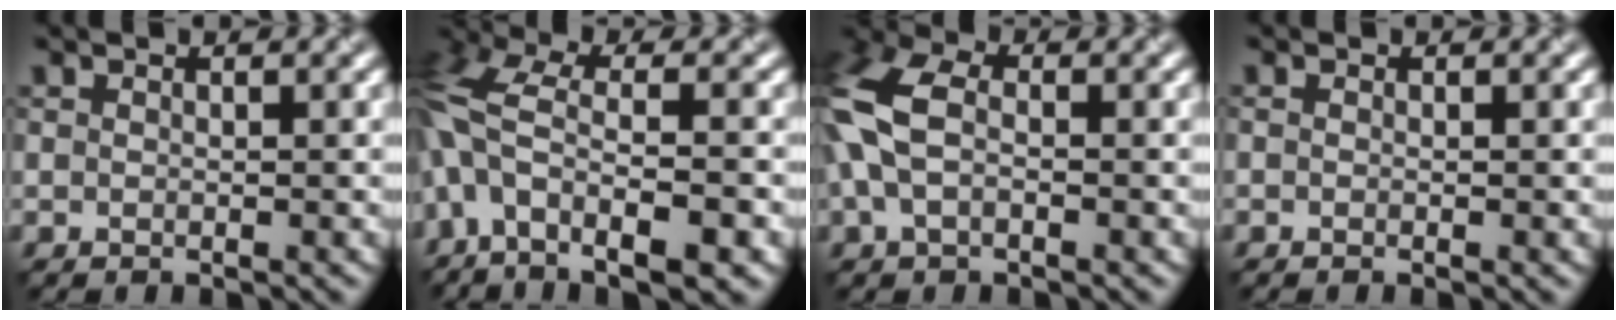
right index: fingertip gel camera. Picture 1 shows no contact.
{"total": 10.4, "force": [-4.0, 5.0, 8.2], "torque": [-0.193, 0.017, -0.050]}
{"total": 6.4, "force": [-0.6, 3.9, 5.0], "torque": [-0.149, 0.022, -0.011]}
{"total": 0.9, "force": [-0.3, 0.2, 0.8], "torque": [-0.007, 0.002, -0.011]}